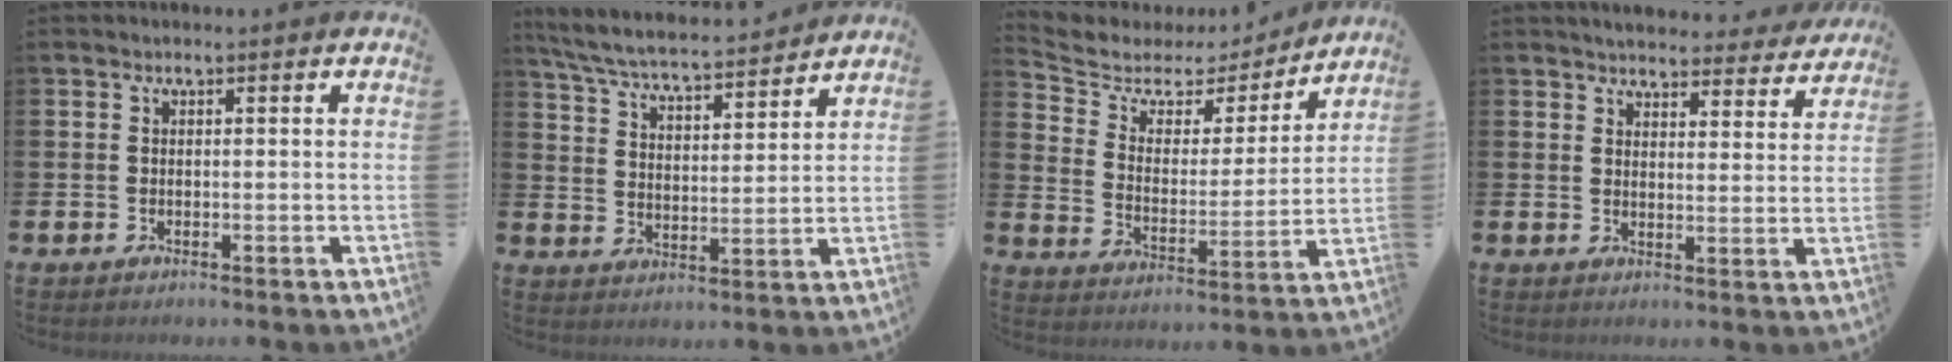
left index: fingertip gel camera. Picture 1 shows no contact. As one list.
[{"total": 6.2, "force": [5.9, 0.6, 1.7], "torque": [-0.058, -0.044, 0.100]}, {"total": 5.4, "force": [4.4, 2.9, 1.4], "torque": [-0.058, -0.033, 0.066]}, {"total": 4.3, "force": [4.2, 0.9, 0.3], "torque": [-0.014, -0.031, 0.072]}]